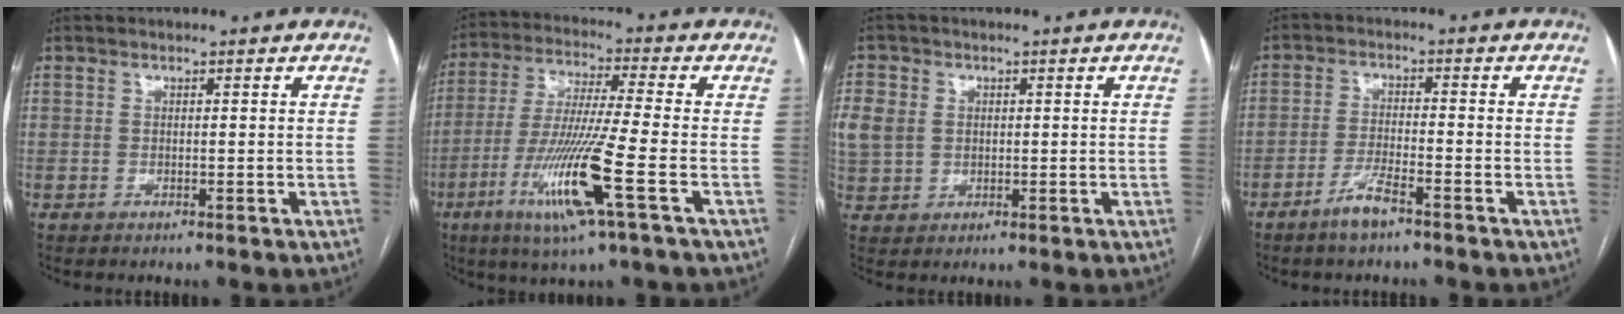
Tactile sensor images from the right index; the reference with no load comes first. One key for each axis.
{"total": 13.7, "fx": -5.2, "fy": -0.8, "fz": 12.7, "tx": -0.256, "ty": -0.024, "tz": -0.101}
{"total": 7.0, "fx": 1.3, "fy": 6.2, "fz": 3.2, "tx": -0.088, "ty": 0.012, "tz": 0.034}
{"total": 4.4, "fx": -3.2, "fy": 0.5, "fz": 2.9, "tx": -0.063, "ty": -0.004, "tz": -0.062}